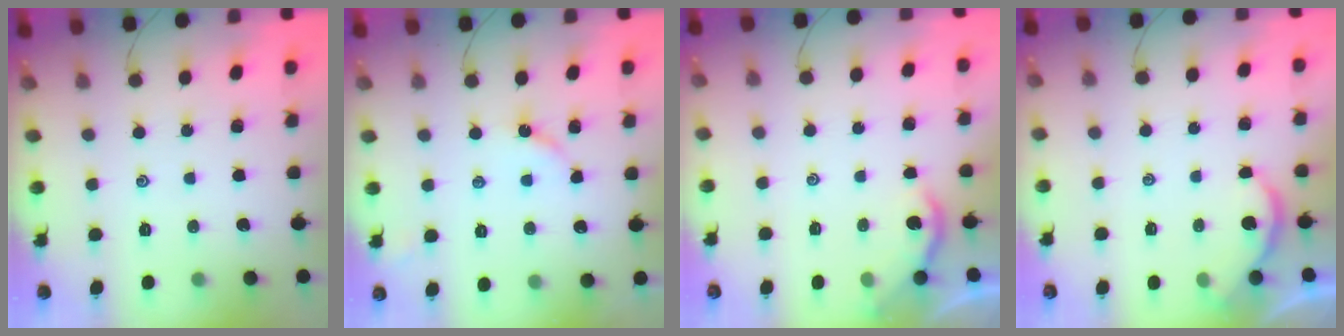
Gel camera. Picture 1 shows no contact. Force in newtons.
{"total": 3.7, "press": 3.7, "slide": 0.4}
{"total": 1.8, "press": 1.8, "slide": 0.1}
{"total": 1.3, "press": 1.3, "slide": 0.2}